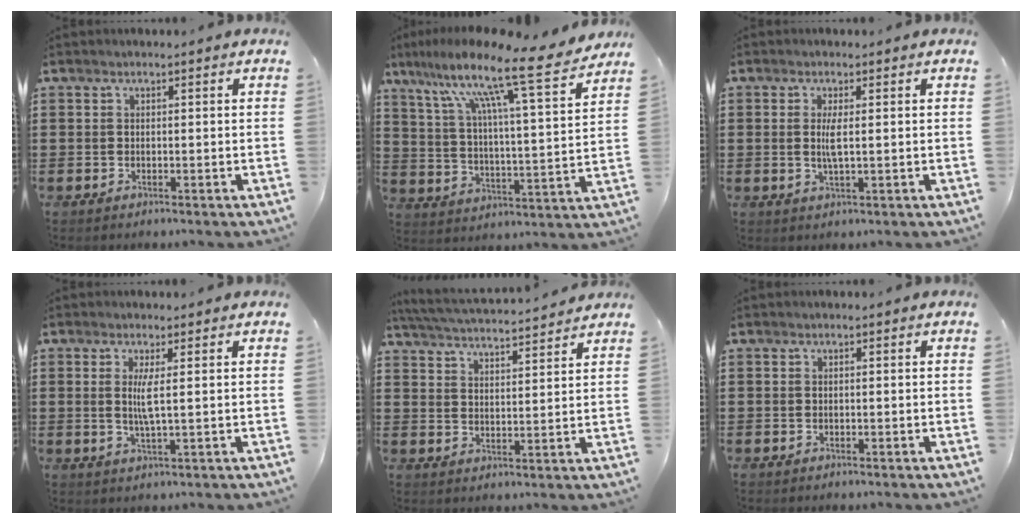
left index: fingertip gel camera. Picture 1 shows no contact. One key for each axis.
{"total": 13.6, "fx": 10.5, "fy": 0.4, "fz": 8.7, "tx": -0.178, "ty": -0.072, "tz": 0.161}
{"total": 2.8, "fx": 0.3, "fy": 0.3, "fz": 2.8, "tx": -0.055, "ty": -0.003, "tz": 0.003}
{"total": 3.7, "fx": 0.6, "fy": 0.0, "fz": 3.6, "tx": -0.071, "ty": -0.006, "tz": 0.008}
{"total": 4.7, "fx": 4.6, "fy": -0.3, "fz": 0.9, "tx": -0.038, "ty": -0.032, "tz": 0.076}
{"total": 0.0}